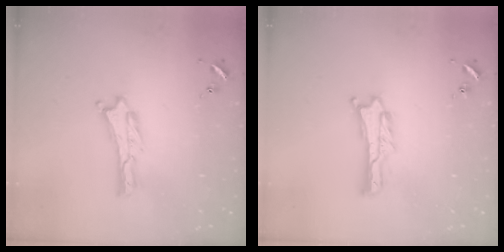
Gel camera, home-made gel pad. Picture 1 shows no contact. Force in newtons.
{"total": 0.8, "press": 0.8, "slide": 0.2}